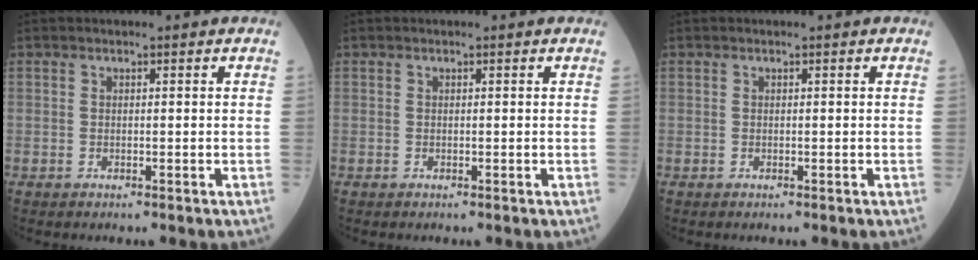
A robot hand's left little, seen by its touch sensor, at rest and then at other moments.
{"total": 0.0}
{"total": 0.0}